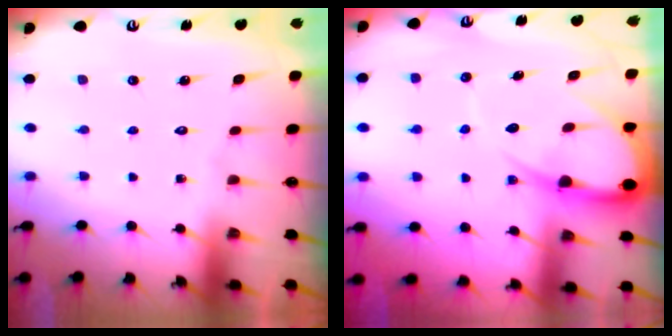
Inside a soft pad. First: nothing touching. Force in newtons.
{"total": 9.7, "press": 9.6, "slide": 0.9}